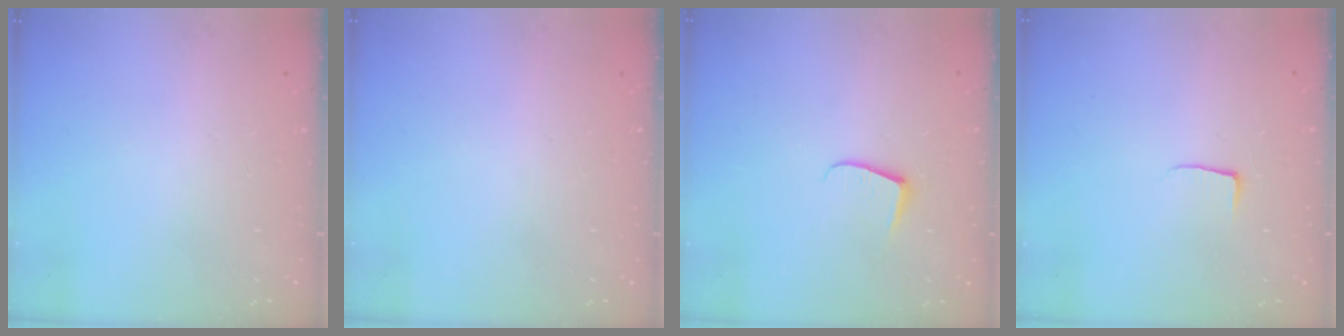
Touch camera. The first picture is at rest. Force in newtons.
{"total": 0.0}
{"total": 5.4, "press": 5.4, "slide": 0.5}
{"total": 3.9, "press": 3.9, "slide": 0.5}